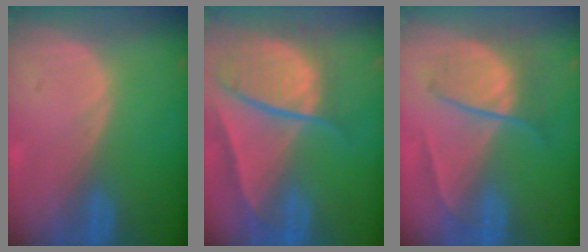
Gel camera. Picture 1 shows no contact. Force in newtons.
{"total": 10.1, "press": 8.4, "slide": 5.5}
{"total": 6.5, "press": 6.2, "slide": 1.9}